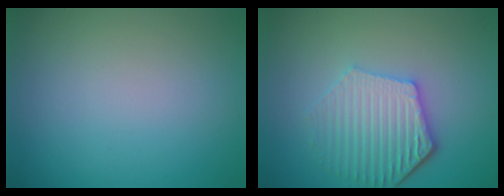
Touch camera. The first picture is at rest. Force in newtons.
{"total": 5.4, "press": 4.2, "slide": 3.4}